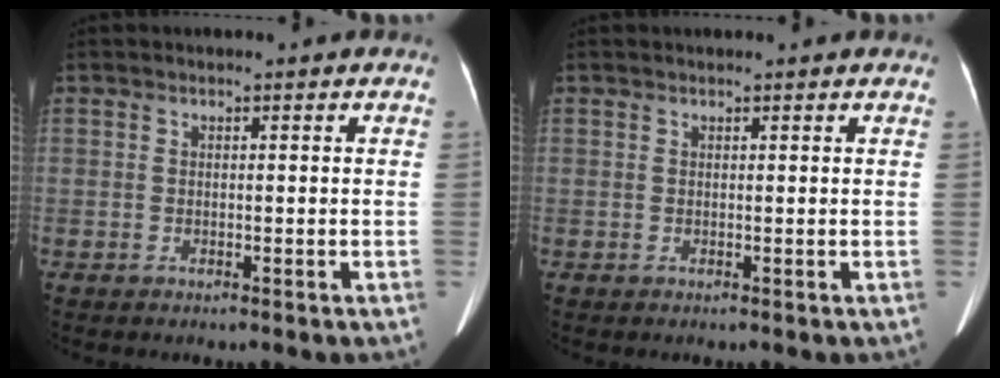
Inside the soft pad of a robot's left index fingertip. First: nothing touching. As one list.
[{"total": 3.0, "force": [2.8, 0.4, 1.1], "torque": [-0.011, 0.027, 0.029]}]